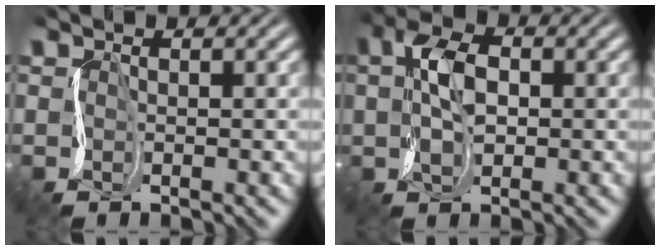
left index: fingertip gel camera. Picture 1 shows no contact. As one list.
[{"total": 4.1, "force": [0.6, 2.4, 3.3], "torque": [-0.067, 0.013, 0.002]}]